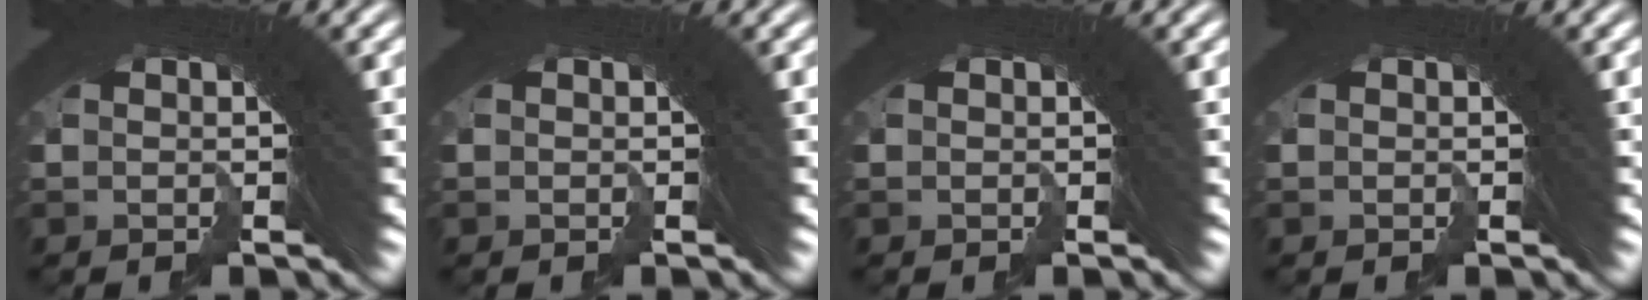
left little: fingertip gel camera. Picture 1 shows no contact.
{"total": 0.0}
{"total": 0.0}
{"total": 0.0}